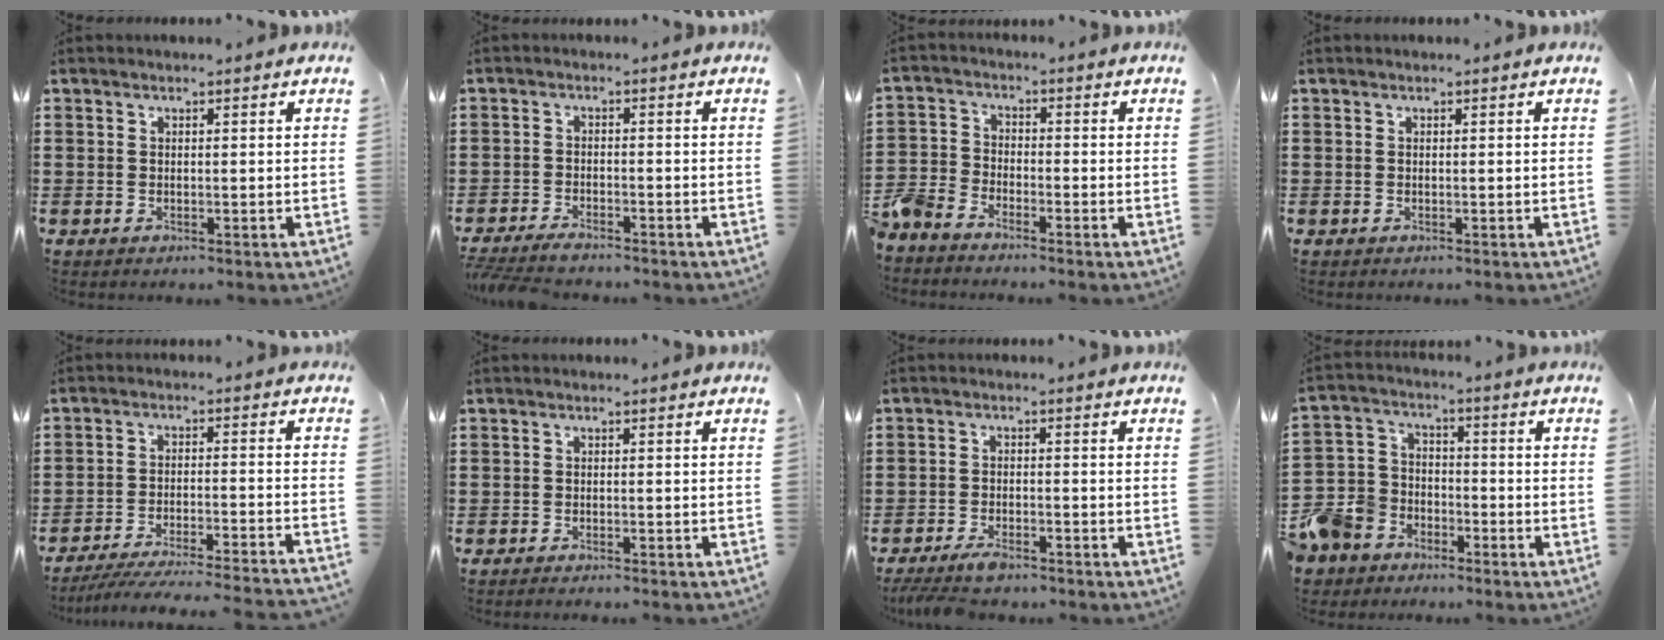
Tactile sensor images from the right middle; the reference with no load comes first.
{"total": 2.4, "force": [-2.3, 0.3, 0.6], "torque": [-0.020, 0.001, -0.050]}
{"total": 4.3, "force": [-4.2, 1.0, 0.7], "torque": [-0.049, -0.009, -0.094]}
{"total": 0.0}
{"total": 5.8, "force": [-5.5, -0.2, 2.0], "torque": [-0.044, -0.014, -0.110]}
{"total": 0.8, "force": [-0.8, -0.1, 0.1], "torque": [-0.003, 0.000, -0.016]}
{"total": 3.2, "force": [-2.8, 0.7, 1.2], "torque": [-0.030, 0.000, -0.059]}
{"total": 8.5, "force": [-6.1, 5.7, 1.1], "torque": [-0.065, 0.011, -0.125]}